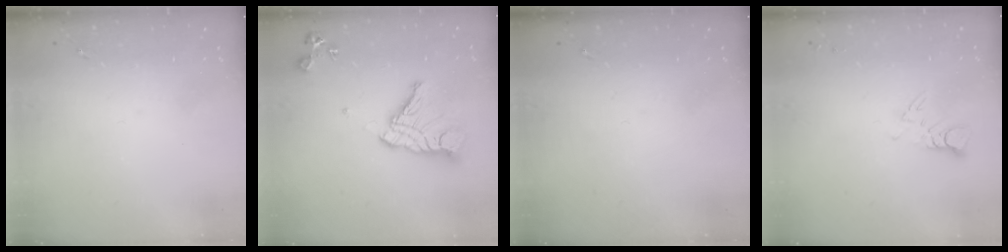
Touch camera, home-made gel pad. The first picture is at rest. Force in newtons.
{"total": 14.4, "press": 14.3, "slide": 1.3}
{"total": 0.0}
{"total": 3.8, "press": 3.8, "slide": 0.3}